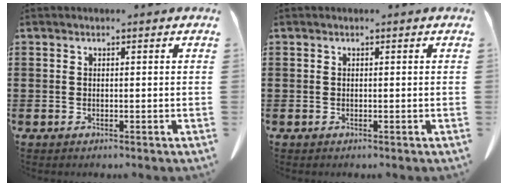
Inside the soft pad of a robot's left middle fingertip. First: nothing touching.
{"total": 0.0}